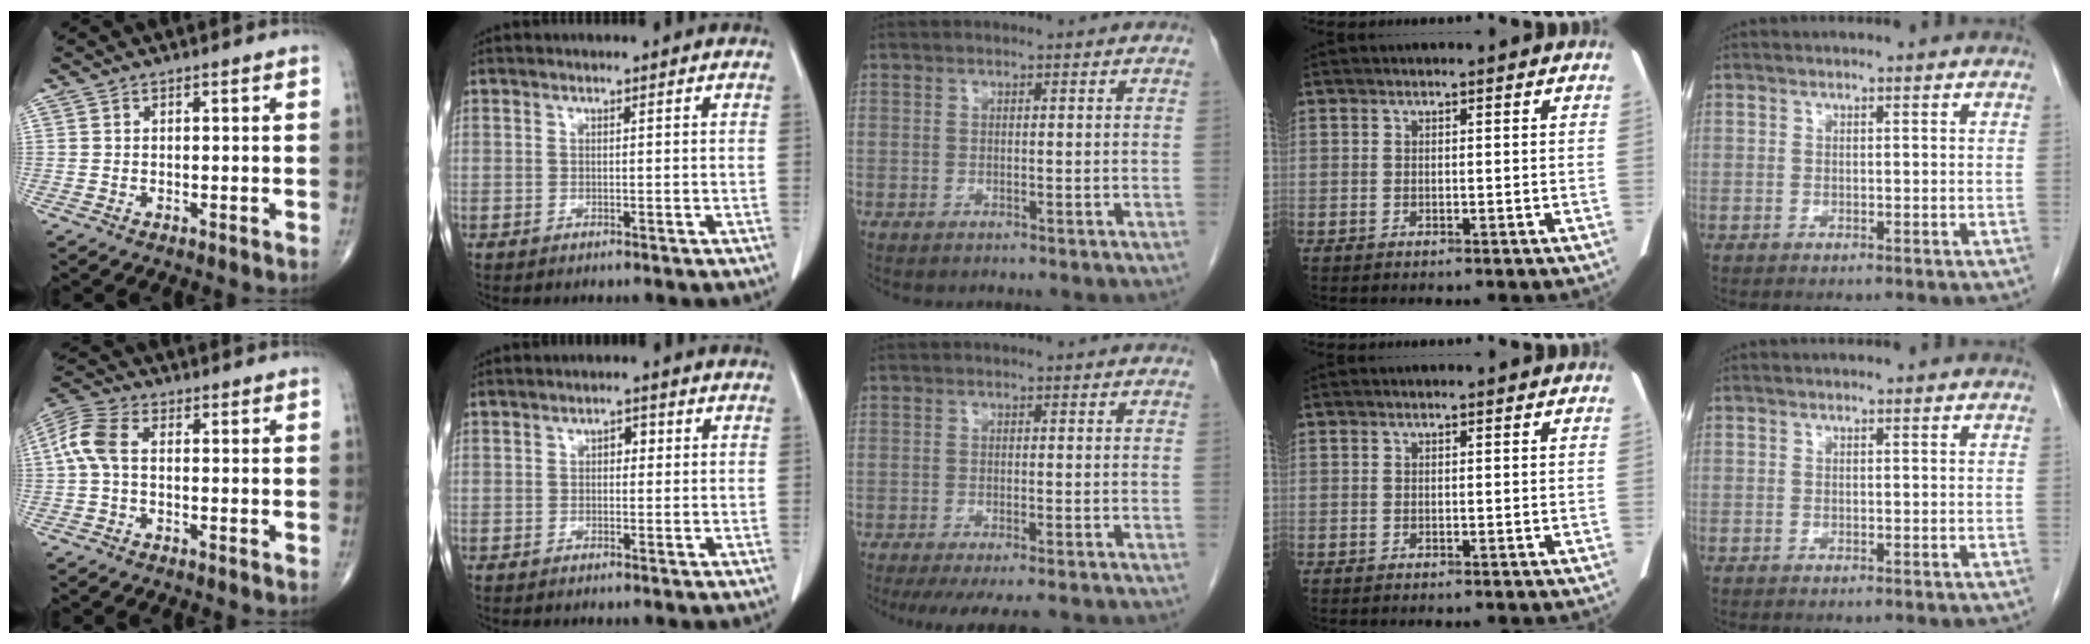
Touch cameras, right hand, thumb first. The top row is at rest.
{"thumb": {"total": 6.4, "force": [0.0, 3.6, 5.3], "torque": [-0.127, 0.020, -0.009]}, "index": {"total": 1.8, "force": [0.3, 1.1, 1.4], "torque": [-0.017, 0.009, 0.002]}, "middle": {"total": 8.9, "force": [-7.5, 1.2, 4.7], "torque": [-0.057, -0.015, -0.104]}}